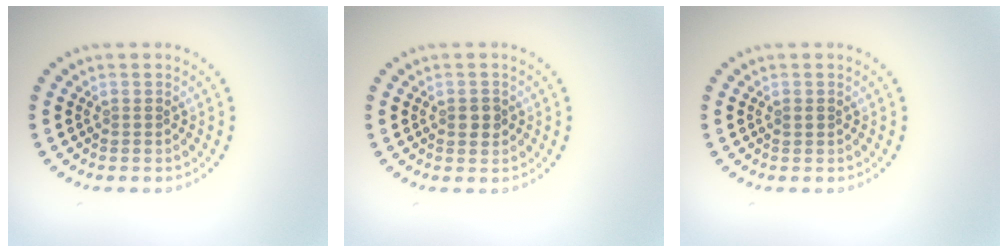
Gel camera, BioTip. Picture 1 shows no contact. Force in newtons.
{"total": 1.5, "press": 1.5, "slide": 0.0}
{"total": 0.7, "press": 0.7, "slide": 0.1}